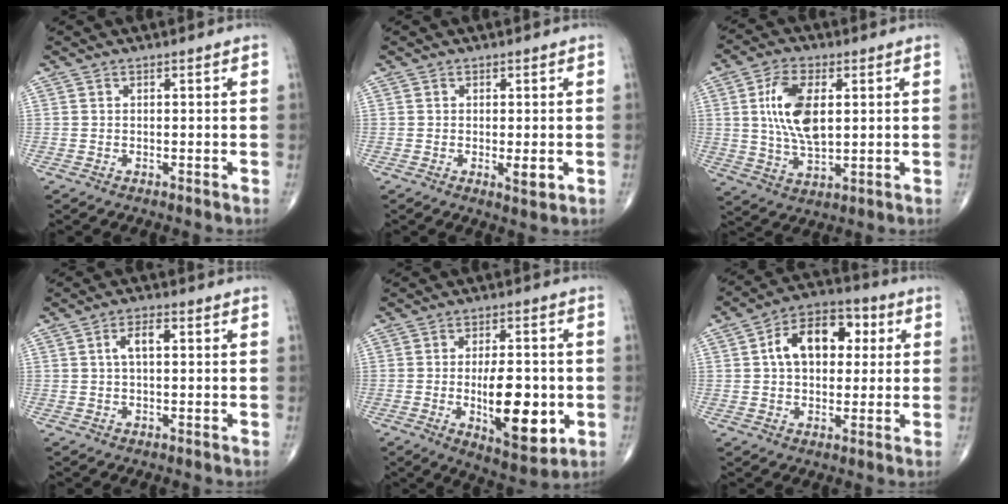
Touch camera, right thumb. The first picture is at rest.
{"total": 2.7, "force": [-0.5, 0.9, 2.5], "torque": [-0.037, -0.007, -0.007]}
{"total": 11.6, "force": [2.2, 5.9, 9.8], "torque": [-0.183, -0.007, 0.043]}
{"total": 3.7, "force": [0.7, 1.6, 3.3], "torque": [-0.063, 0.010, 0.011]}
{"total": 14.1, "force": [-2.5, 5.9, 12.6], "torque": [-0.171, -0.004, -0.025]}
{"total": 13.5, "force": [2.7, 8.8, 9.8], "torque": [-0.126, 0.022, 0.033]}